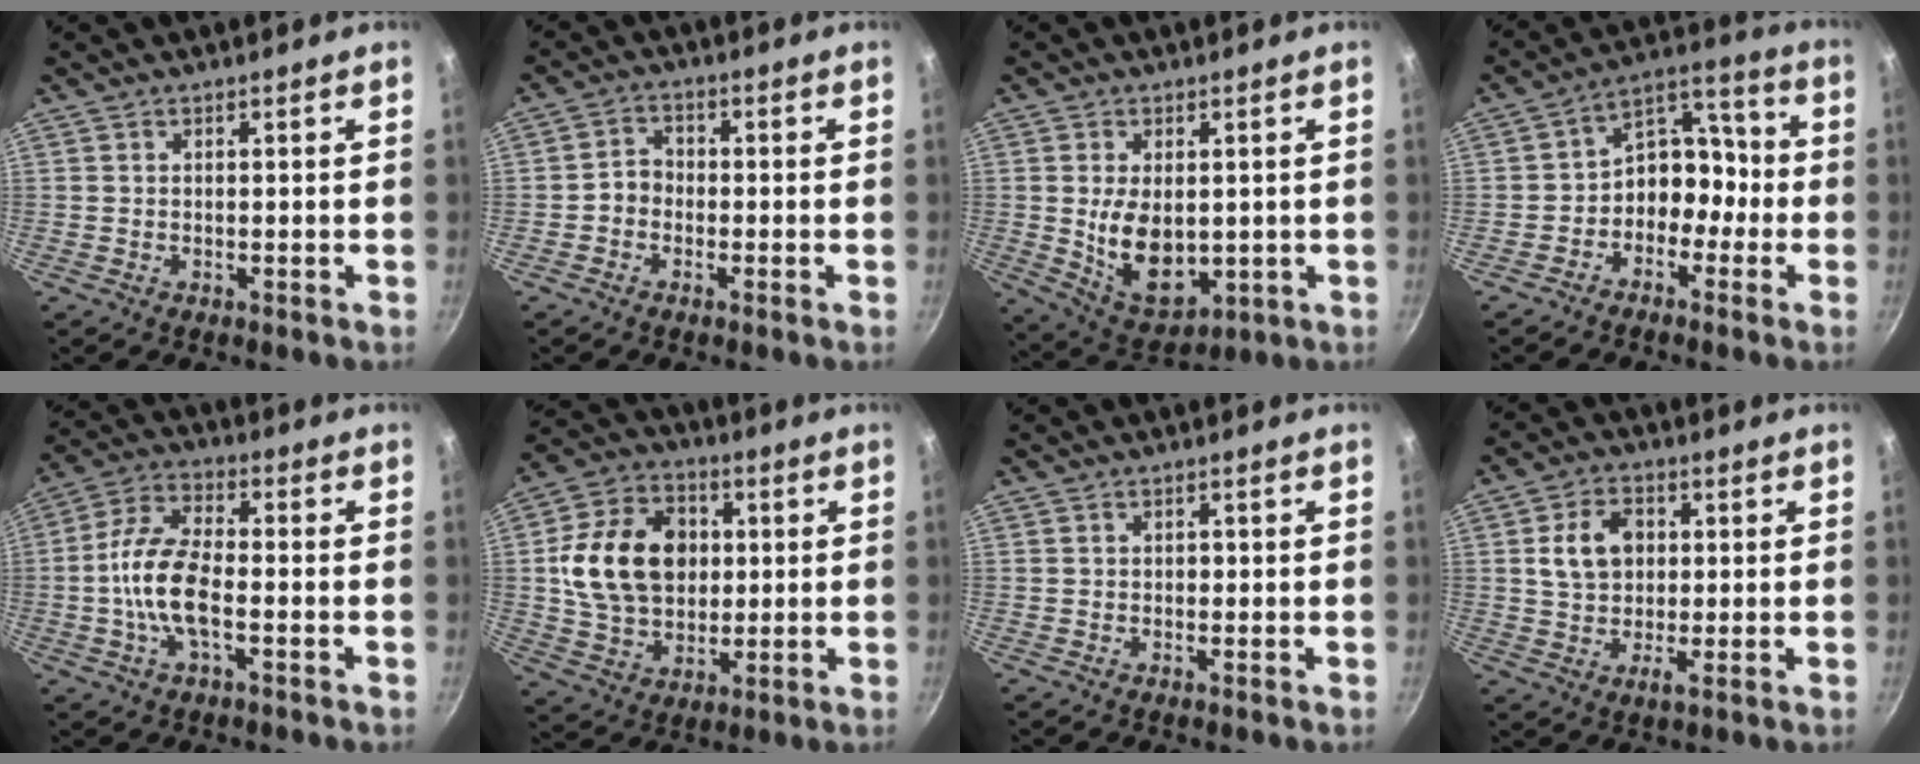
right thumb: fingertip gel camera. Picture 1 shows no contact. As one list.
[{"total": 3.6, "force": [-1.1, 2.9, 1.9], "torque": [-0.020, 0.017, -0.029]}, {"total": 11.1, "force": [-0.3, 6.8, 8.8], "torque": [-0.128, -0.013, 0.017]}, {"total": 10.3, "force": [-2.5, 7.5, 6.7], "torque": [-0.058, 0.050, -0.059]}, {"total": 11.8, "force": [-2.1, 5.3, 10.3], "torque": [-0.214, 0.031, -0.044]}, {"total": 18.1, "force": [2.2, 13.5, 11.8], "torque": [-0.183, 0.011, 0.040]}, {"total": 0.9, "force": [0.0, 0.7, 0.6], "torque": [-0.002, 0.002, -0.002]}, {"total": 8.9, "force": [1.7, 6.0, 6.3], "torque": [-0.098, 0.002, 0.030]}]